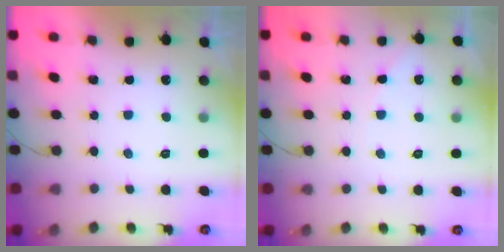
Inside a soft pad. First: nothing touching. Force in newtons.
{"total": 4.7, "press": 4.7, "slide": 0.7}